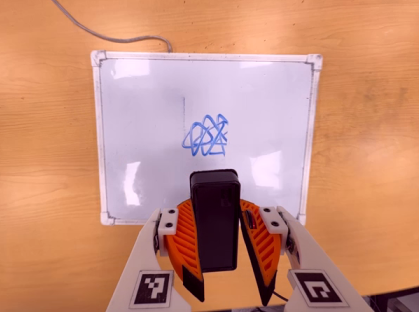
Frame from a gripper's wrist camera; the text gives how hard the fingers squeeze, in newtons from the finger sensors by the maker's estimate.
{"total": 7.5, "left": 7.7, "right": 7.2}